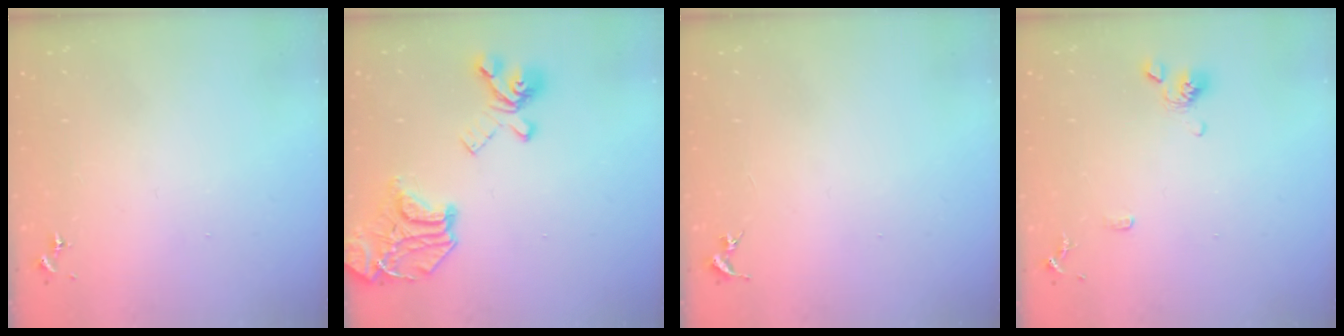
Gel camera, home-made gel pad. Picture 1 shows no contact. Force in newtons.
{"total": 21.1, "press": 21.0, "slide": 2.3}
{"total": 0.0}
{"total": 9.1, "press": 8.9, "slide": 1.9}